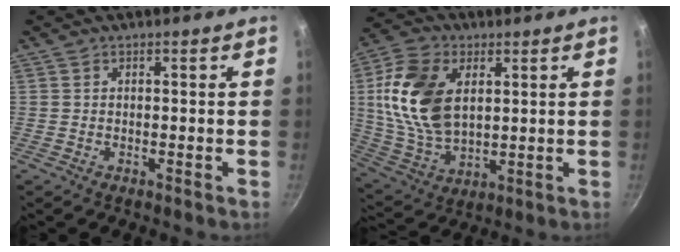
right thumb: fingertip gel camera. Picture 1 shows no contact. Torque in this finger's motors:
{"motor_torque": [-0.47, 1.14, 1.69, 0.28, 0.30]}